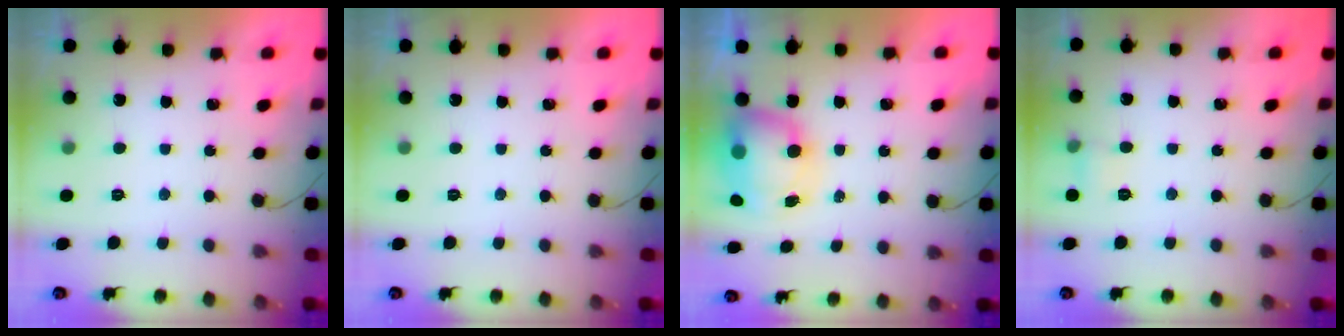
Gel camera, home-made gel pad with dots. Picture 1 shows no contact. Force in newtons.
{"total": 0.0}
{"total": 9.2, "press": 8.9, "slide": 2.4}
{"total": 4.0, "press": 3.8, "slide": 1.1}